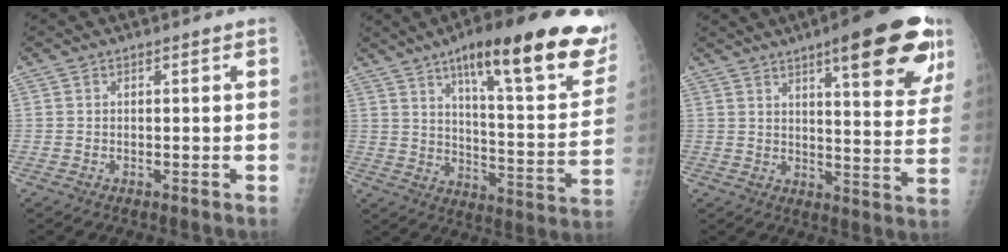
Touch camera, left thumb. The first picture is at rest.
{"total": 27.0, "force": [15.6, 6.3, 21.2], "torque": [-0.266, -0.048, 0.224]}
{"total": 20.7, "force": [11.6, 5.1, 16.3], "torque": [-0.187, -0.042, 0.151]}